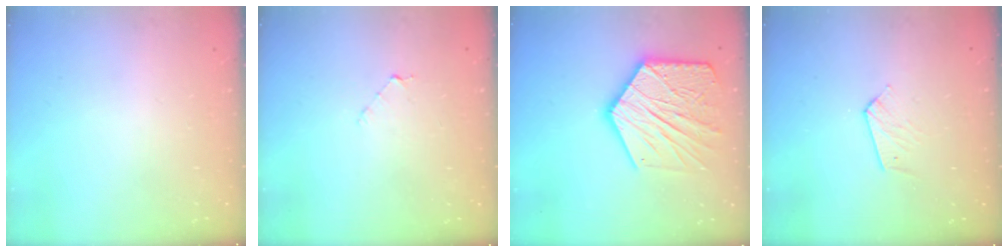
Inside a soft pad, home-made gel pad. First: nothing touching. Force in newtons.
{"total": 3.8, "press": 3.7, "slide": 0.3}
{"total": 21.6, "press": 21.6, "slide": 1.6}
{"total": 4.0, "press": 4.0, "slide": 0.3}